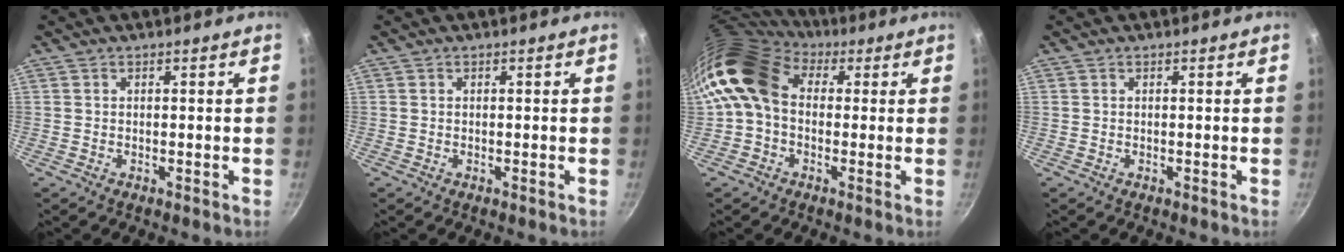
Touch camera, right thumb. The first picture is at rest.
{"total": 0.0}
{"total": 12.2, "force": [1.5, 9.3, 7.8], "torque": [-0.129, 0.017, 0.004]}
{"total": 0.0}